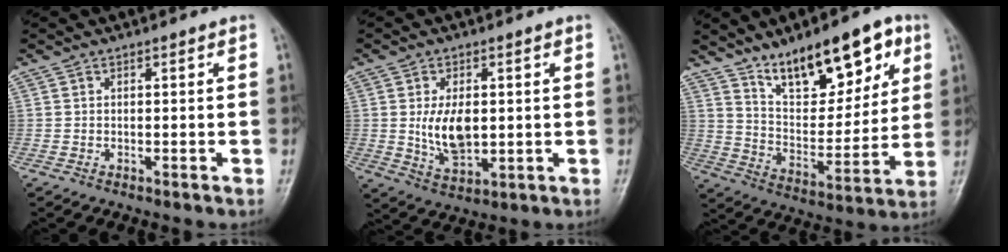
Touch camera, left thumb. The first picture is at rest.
{"total": 8.2, "force": [0.6, 4.7, 6.8], "torque": [-0.111, -0.012, 0.020]}
{"total": 18.6, "force": [11.0, 8.0, 12.8], "torque": [-0.144, -0.051, 0.188]}